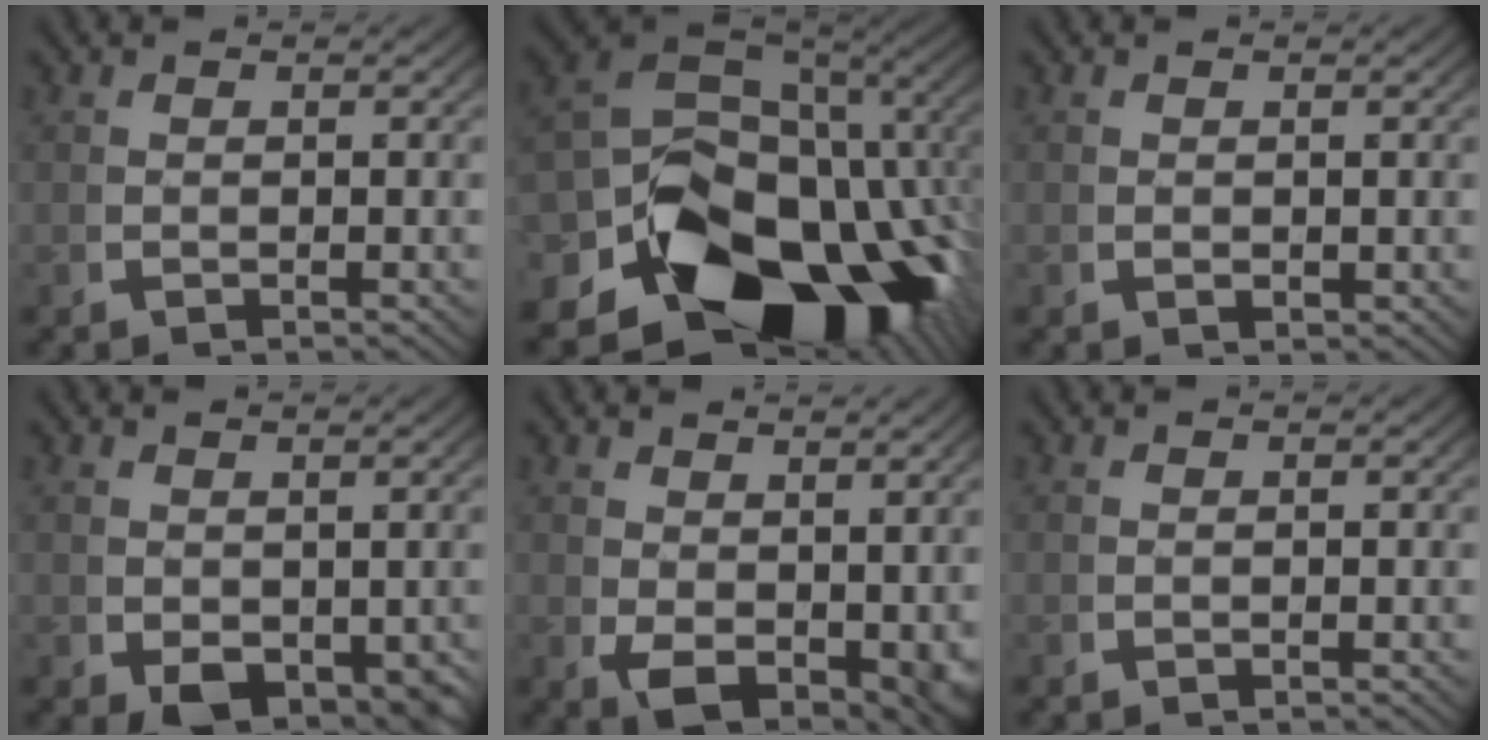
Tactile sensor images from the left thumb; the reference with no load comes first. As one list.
[{"total": 27.2, "force": [-5.4, 17.1, 20.4], "torque": [-0.362, -0.081, -0.053]}, {"total": 0.7, "force": [0.2, 0.6, 0.4], "torque": [-0.010, -0.007, 0.008]}, {"total": 6.1, "force": [-1.5, 4.4, 4.0], "torque": [-0.072, -0.041, 0.000]}, {"total": 7.7, "force": [-1.2, 5.3, 5.4], "torque": [-0.104, -0.053, 0.011]}, {"total": 0.0}]